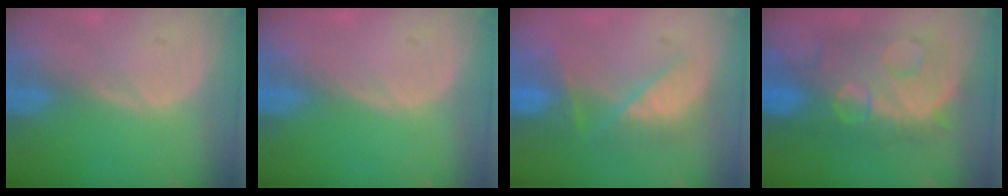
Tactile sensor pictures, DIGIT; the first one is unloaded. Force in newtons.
{"total": 0.0}
{"total": 7.5, "press": 7.3, "slide": 2.0}
{"total": 12.2, "press": 12.1, "slide": 1.3}